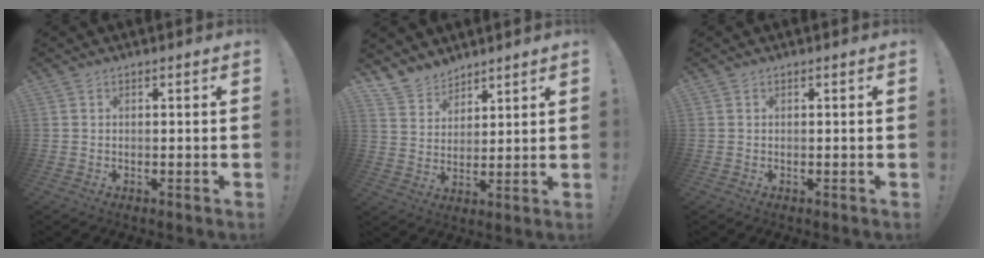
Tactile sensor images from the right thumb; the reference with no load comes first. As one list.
[{"total": 8.1, "force": [7.0, 4.0, 0.7], "torque": [-0.032, -0.051, 0.140]}, {"total": 0.0}]